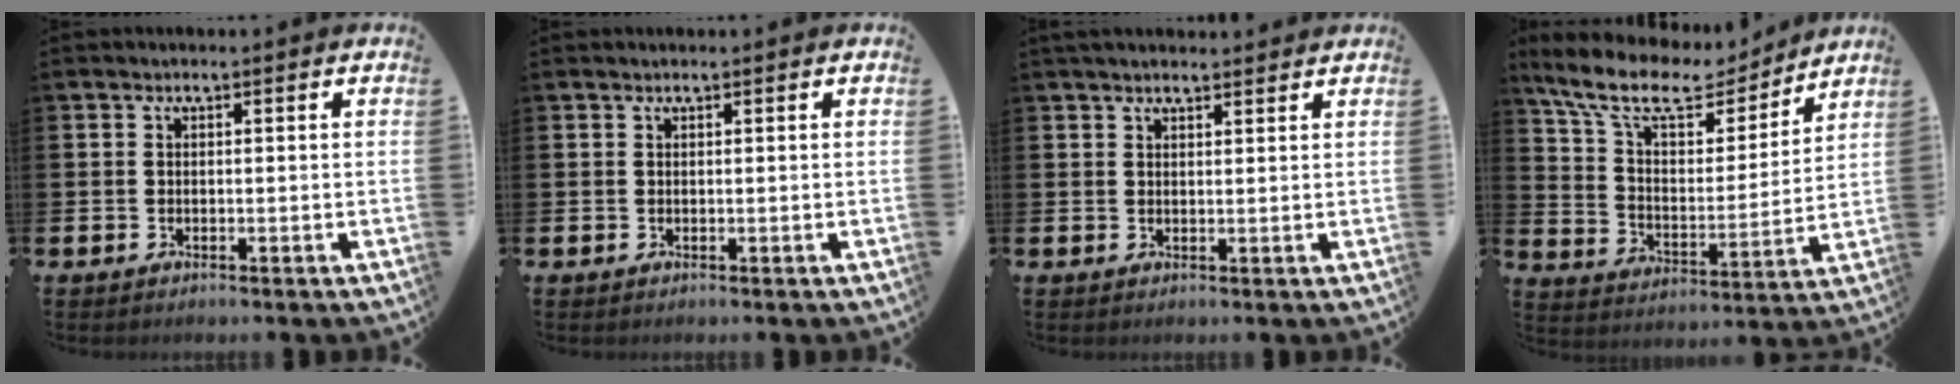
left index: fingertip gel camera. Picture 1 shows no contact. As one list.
[{"total": 0.0}, {"total": 2.2, "force": [2.0, 0.5, 0.5], "torque": [-0.002, -0.006, 0.035]}, {"total": 11.4, "force": [9.4, 4.1, 5.1], "torque": [-0.138, -0.053, 0.161]}]